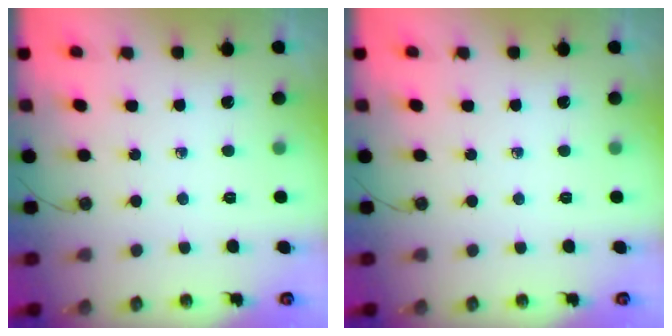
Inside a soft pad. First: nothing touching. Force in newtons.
{"total": 0.0}